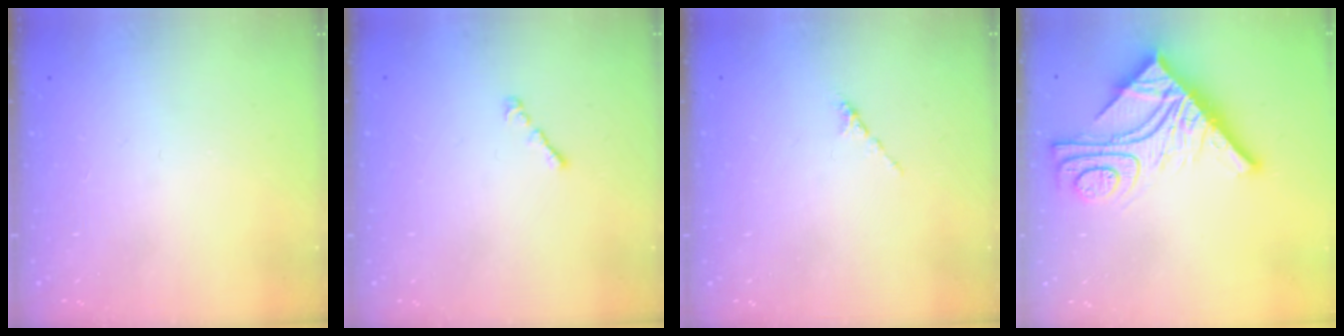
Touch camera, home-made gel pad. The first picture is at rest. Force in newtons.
{"total": 1.0, "press": 0.9, "slide": 0.5}
{"total": 0.0}
{"total": 16.8, "press": 16.8, "slide": 1.5}